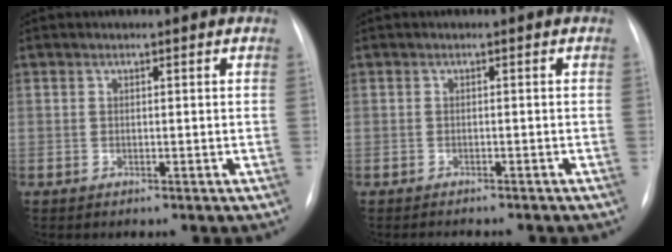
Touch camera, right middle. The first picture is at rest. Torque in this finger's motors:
{"motor_torque": [0.01, -0.01, -0.01, 0.01]}